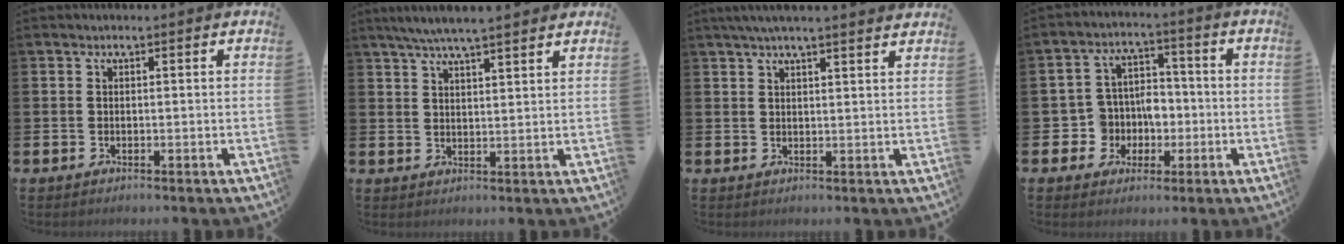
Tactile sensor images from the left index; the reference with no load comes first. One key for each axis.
{"total": 5.5, "fx": 5.1, "fy": 0.2, "fz": 2.0, "tx": -0.046, "ty": -0.016, "tz": 0.090}
{"total": 3.6, "fx": 3.4, "fy": -0.2, "fz": 1.3, "tx": -0.027, "ty": -0.008, "tz": 0.060}
{"total": 5.9, "fx": -1.2, "fy": 5.6, "fz": 1.5, "tx": -0.041, "ty": 0.009, "tz": -0.024}